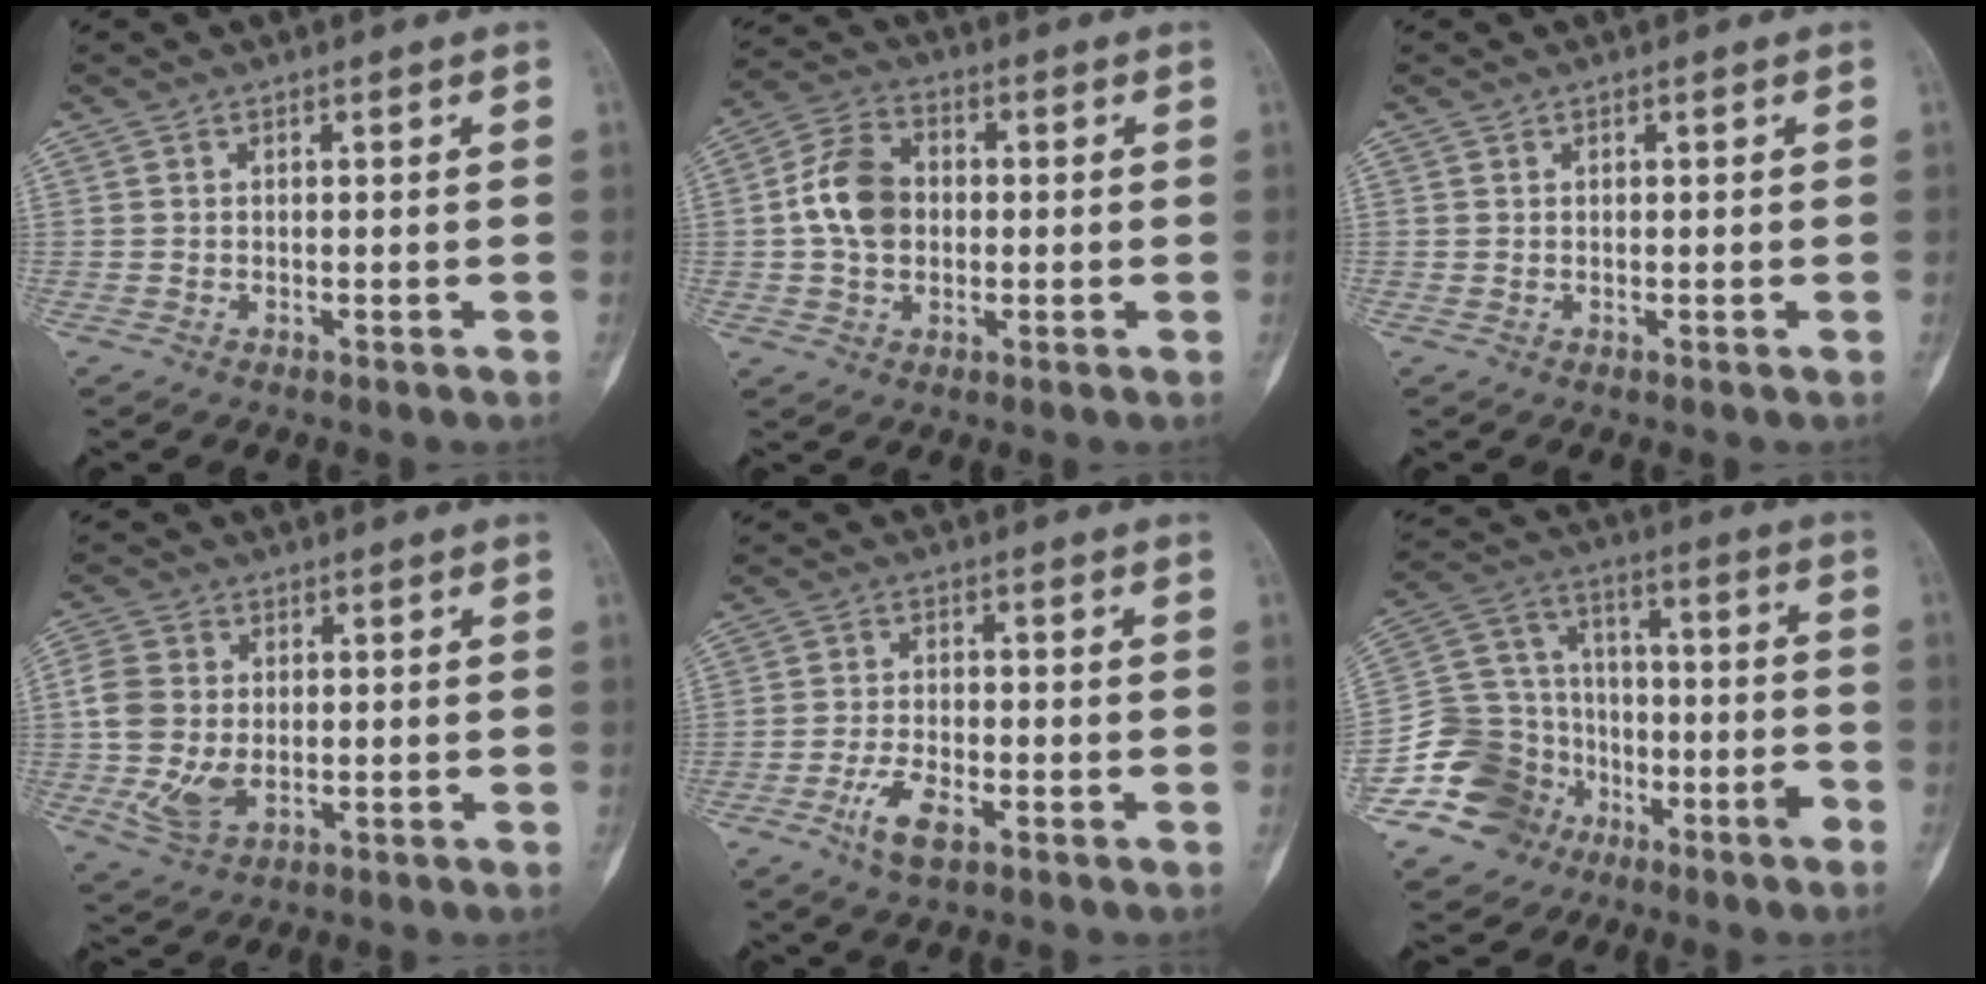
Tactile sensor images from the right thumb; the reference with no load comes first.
{"total": 9.8, "force": [0.1, 7.2, 6.6], "torque": [-0.106, 0.019, -0.007]}
{"total": 0.0}
{"total": 9.2, "force": [-0.4, 6.4, 6.6], "torque": [-0.135, -0.001, -0.007]}
{"total": 5.6, "force": [-2.8, 2.4, 4.3], "torque": [-0.084, 0.010, -0.052]}
{"total": 16.1, "force": [-9.0, 12.6, 4.5], "torque": [-0.053, 0.109, -0.154]}